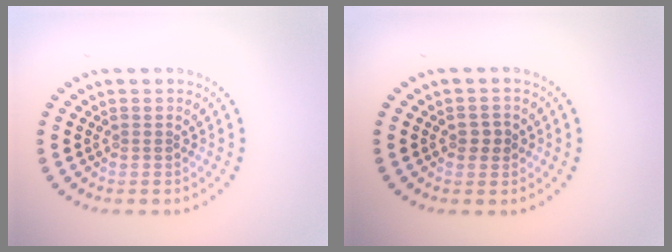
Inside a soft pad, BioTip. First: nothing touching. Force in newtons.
{"total": 1.5, "press": 1.5, "slide": 0.1}